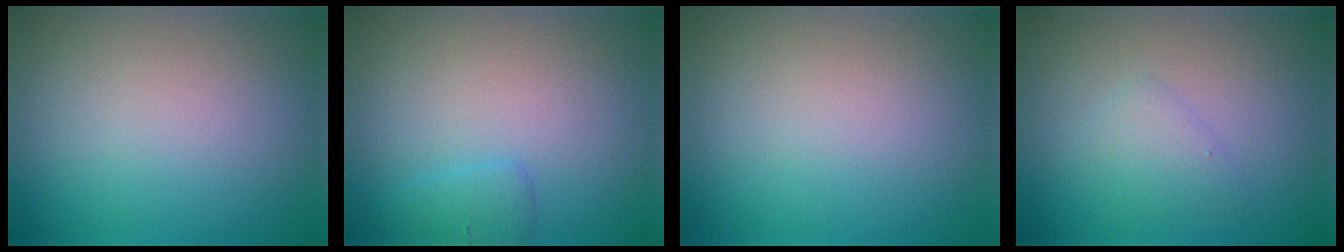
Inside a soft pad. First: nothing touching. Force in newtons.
{"total": 1.4, "press": 1.4, "slide": 0.2}
{"total": 0.0}
{"total": 1.7, "press": 1.7, "slide": 0.1}